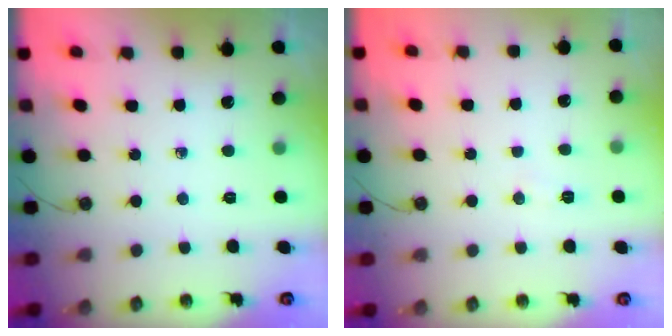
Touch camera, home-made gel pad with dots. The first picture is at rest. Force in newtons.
{"total": 17.5, "press": 6.0, "slide": 16.5}